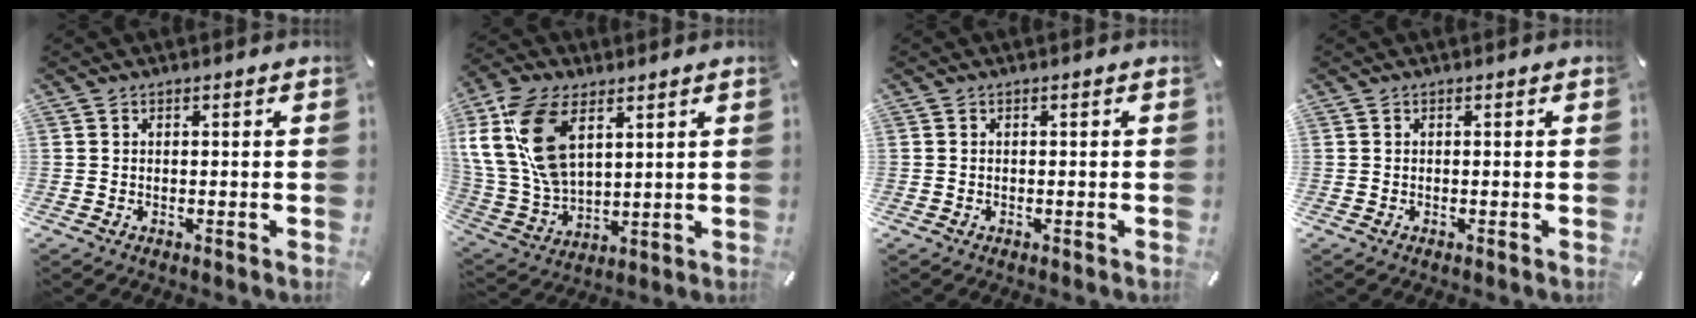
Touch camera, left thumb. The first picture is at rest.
{"total": 18.4, "force": [7.2, 11.3, 12.6], "torque": [-0.309, -0.021, 0.127]}
{"total": 0.0}
{"total": 0.0}